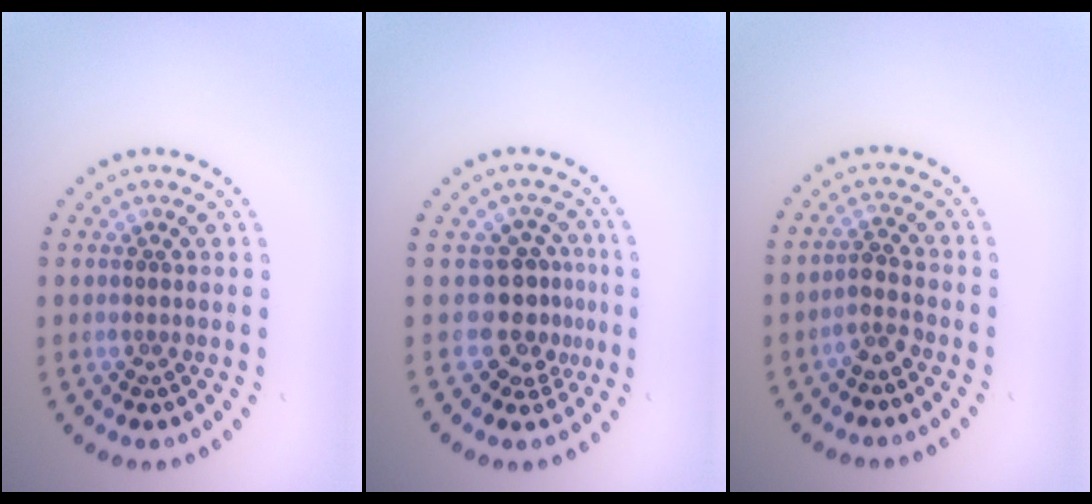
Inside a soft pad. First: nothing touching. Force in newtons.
{"total": 3.3, "press": 2.6, "slide": 2.1}
{"total": 1.9, "press": 1.5, "slide": 1.1}